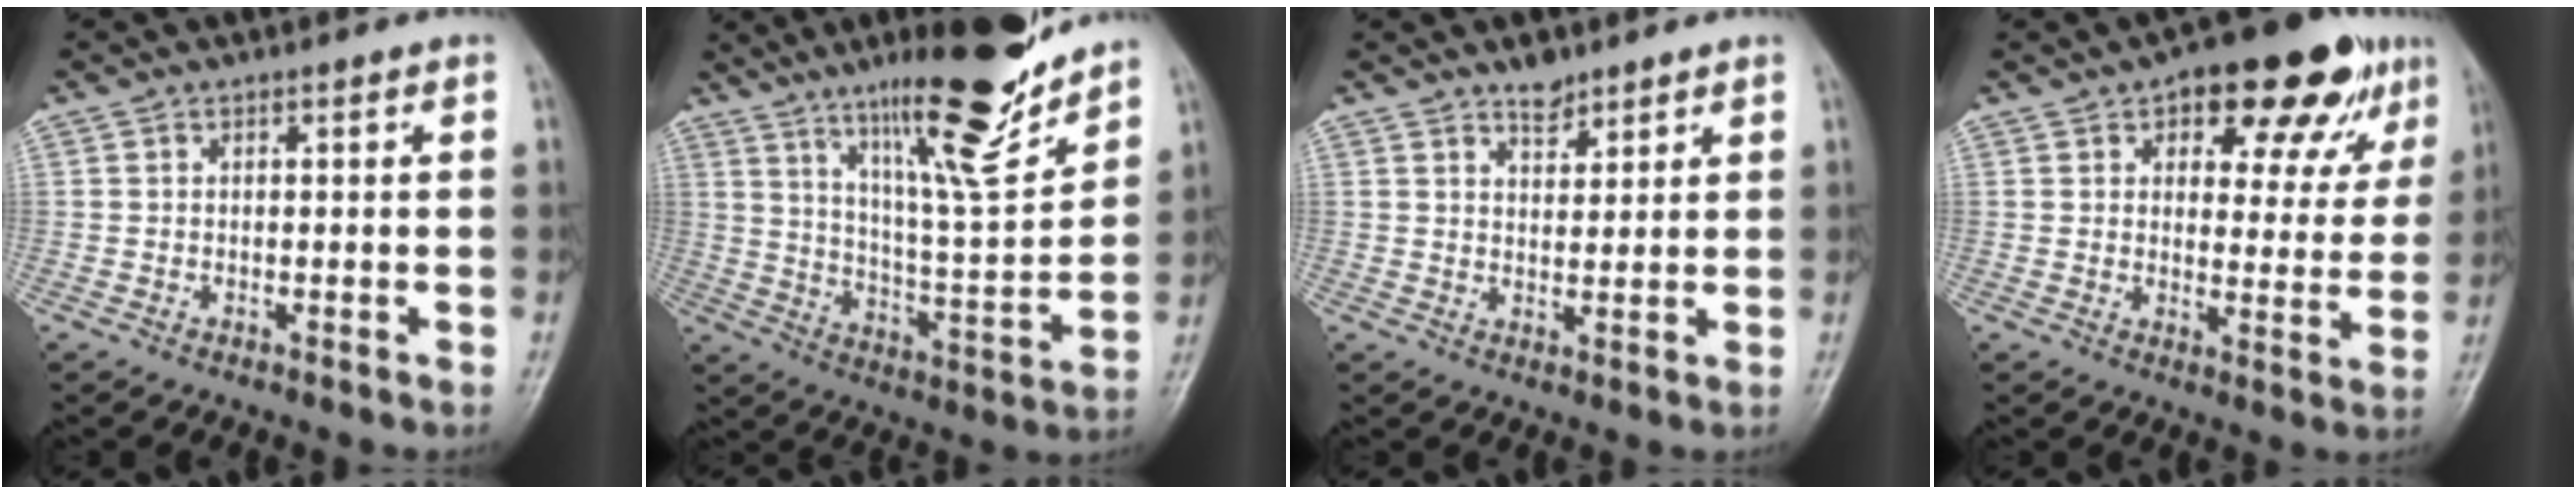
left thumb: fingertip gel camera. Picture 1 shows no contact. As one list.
[{"total": 18.8, "force": [13.4, 2.8, 12.9], "torque": [-0.181, -0.082, 0.223]}, {"total": 3.7, "force": [3.0, 1.7, 1.5], "torque": [-0.009, -0.022, 0.051]}, {"total": 16.3, "force": [8.7, 7.8, 11.3], "torque": [-0.090, -0.015, 0.113]}]